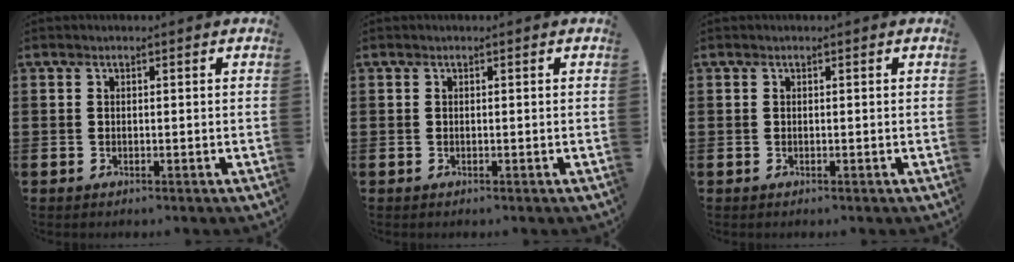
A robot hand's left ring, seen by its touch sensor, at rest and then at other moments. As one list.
[{"total": 0.0}, {"total": 0.0}]